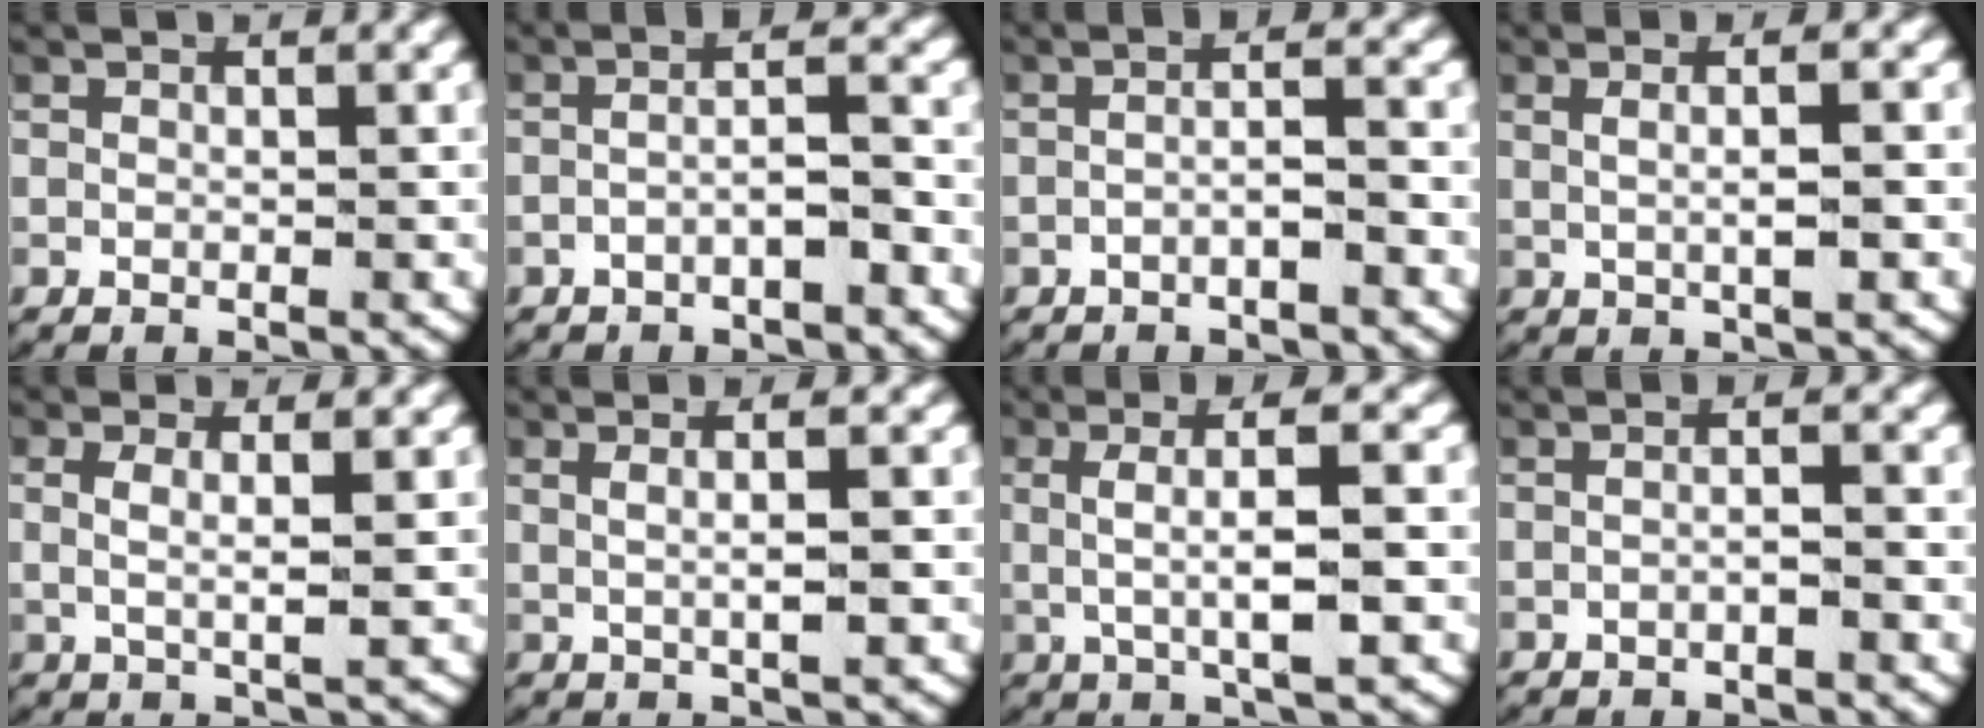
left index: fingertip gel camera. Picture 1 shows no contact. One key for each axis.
{"total": 2.9, "fx": -1.2, "fy": 0.4, "fz": 2.6, "tx": -0.040, "ty": 0.002, "tz": -0.021}
{"total": 2.1, "fx": -0.9, "fy": 0.2, "fz": 1.9, "tx": -0.029, "ty": 0.000, "tz": -0.017}
{"total": 2.9, "fx": 0.4, "fy": 0.6, "fz": 2.8, "tx": -0.044, "ty": 0.004, "tz": 0.013}
{"total": 2.8, "fx": 0.7, "fy": 0.8, "fz": 2.6, "tx": -0.056, "ty": -0.009, "tz": 0.020}
{"total": 2.9, "fx": 0.6, "fy": 0.6, "fz": 2.8, "tx": -0.045, "ty": 0.002, "tz": 0.015}
{"total": 5.9, "fx": 1.5, "fy": 1.3, "fz": 5.5, "tx": -0.091, "ty": 0.015, "tz": 0.024}
{"total": 1.4, "fx": -0.6, "fy": 0.0, "fz": 1.3, "tx": -0.023, "ty": -0.002, "tz": -0.011}